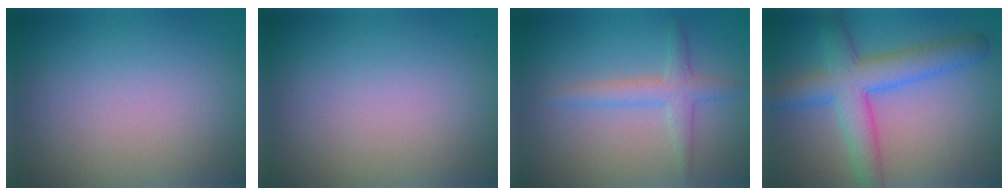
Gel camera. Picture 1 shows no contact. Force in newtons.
{"total": 0.0}
{"total": 2.5, "press": 2.5, "slide": 0.0}
{"total": 6.1, "press": 6.1, "slide": 0.2}